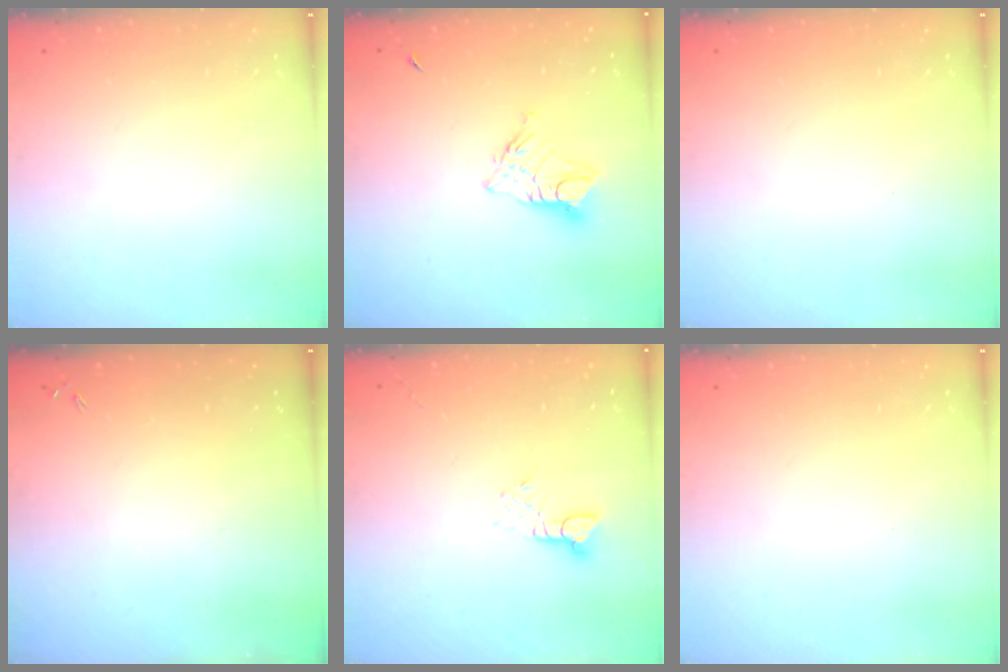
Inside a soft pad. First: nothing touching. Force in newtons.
{"total": 9.7, "press": 9.7, "slide": 1.1}
{"total": 0.0}
{"total": 0.0}
{"total": 2.6, "press": 2.6, "slide": 0.3}
{"total": 0.0}